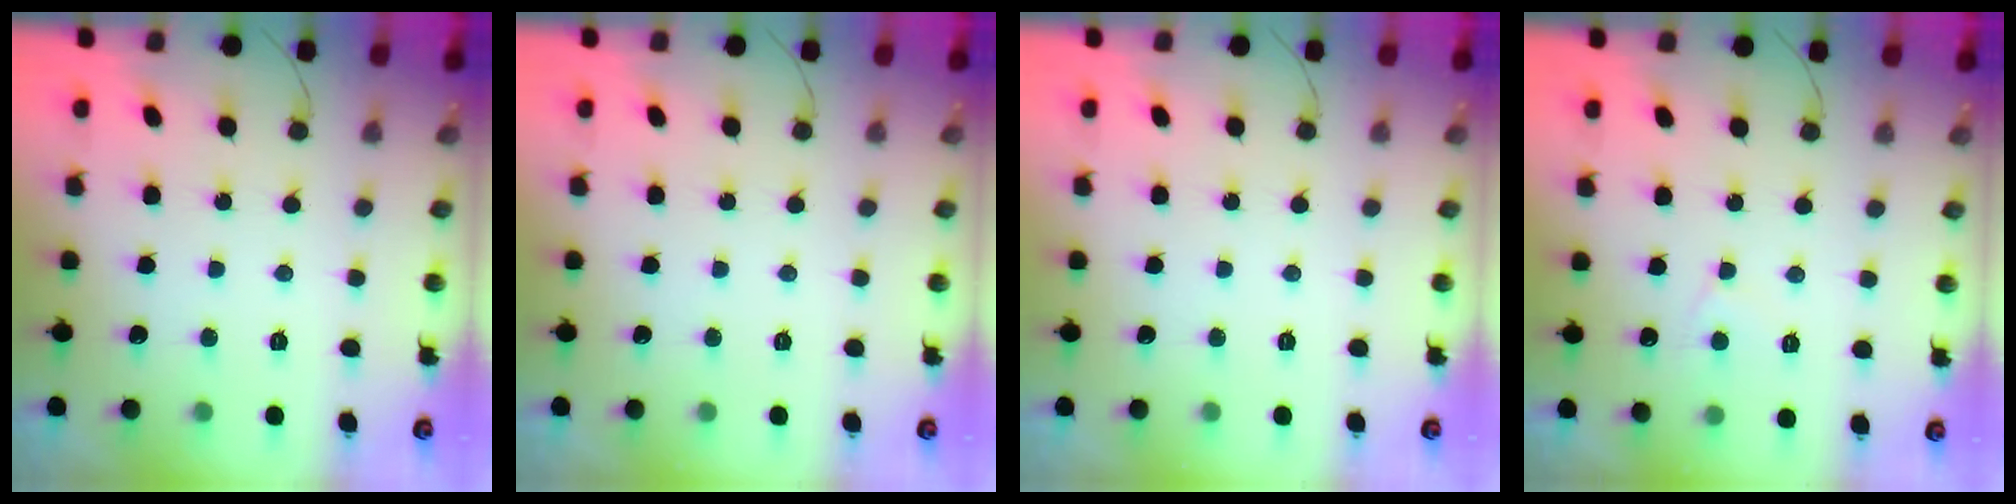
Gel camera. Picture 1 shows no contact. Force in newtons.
{"total": 0.0}
{"total": 0.0}
{"total": 3.7, "press": 3.7, "slide": 0.4}